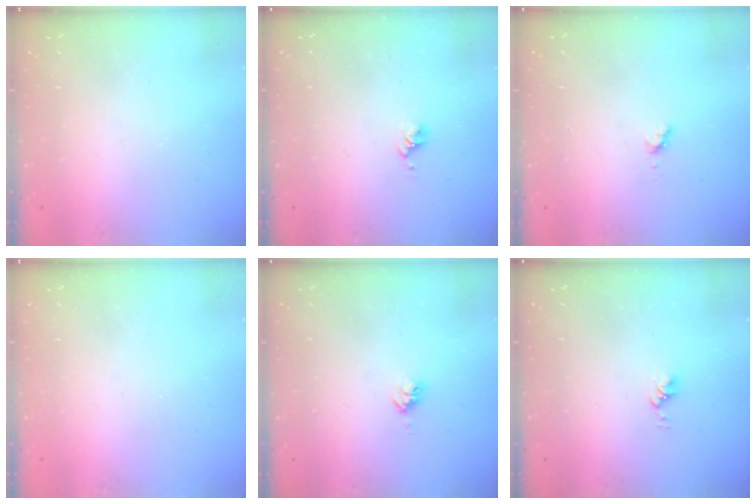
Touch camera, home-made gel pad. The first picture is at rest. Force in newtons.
{"total": 2.8, "press": 2.8, "slide": 0.3}
{"total": 4.4, "press": 4.4, "slide": 0.3}
{"total": 0.0}
{"total": 2.8, "press": 2.8, "slide": 0.2}
{"total": 3.0, "press": 3.0, "slide": 0.4}